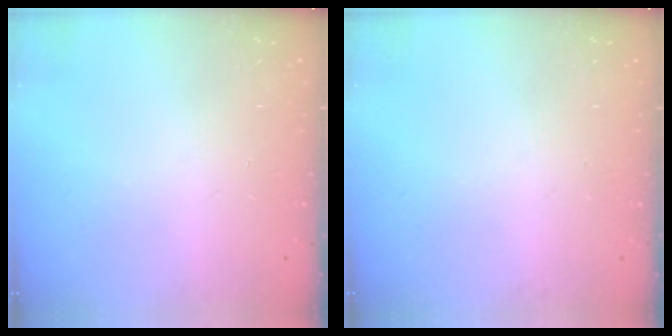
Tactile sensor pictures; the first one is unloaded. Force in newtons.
{"total": 0.0}